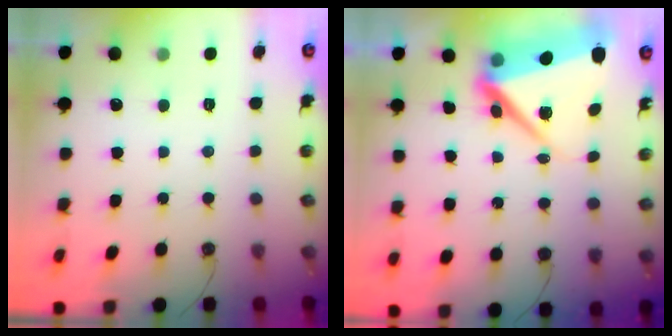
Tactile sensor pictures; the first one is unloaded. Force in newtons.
{"total": 11.7, "press": 11.6, "slide": 2.0}